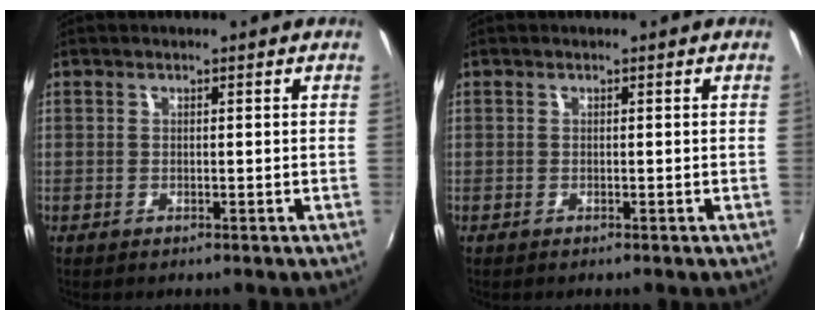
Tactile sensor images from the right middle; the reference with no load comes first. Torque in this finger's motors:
{"motor_torque": [0.28, -0.07, 0.07, 0.00]}